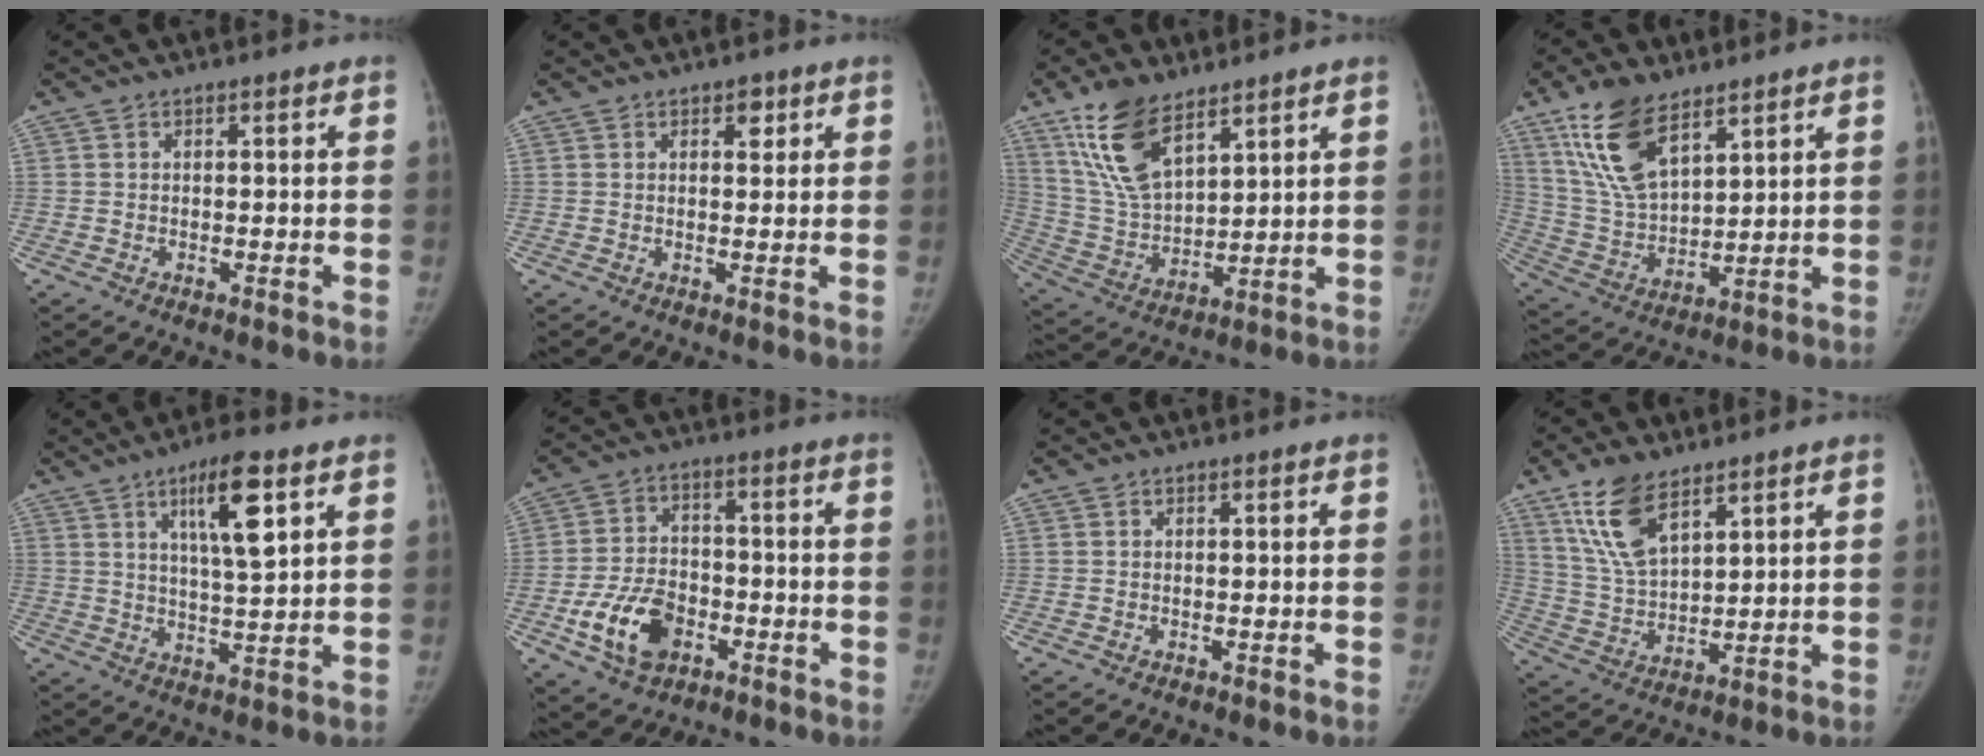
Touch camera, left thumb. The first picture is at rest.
{"total": 2.3, "force": [1.2, 1.4, 1.3], "torque": [-0.002, -0.003, 0.014]}
{"total": 14.6, "force": [9.1, 6.6, 9.4], "torque": [-0.161, -0.041, 0.187]}
{"total": 15.1, "force": [9.1, 6.9, 9.9], "torque": [-0.172, -0.039, 0.186]}
{"total": 10.3, "force": [4.8, 2.1, 8.9], "torque": [-0.143, -0.023, 0.082]}
{"total": 12.0, "force": [-4.6, 8.1, 7.5], "torque": [-0.121, 0.020, -0.080]}
{"total": 0.0}
{"total": 11.8, "force": [7.4, 5.1, 7.7], "torque": [-0.136, -0.031, 0.154]}